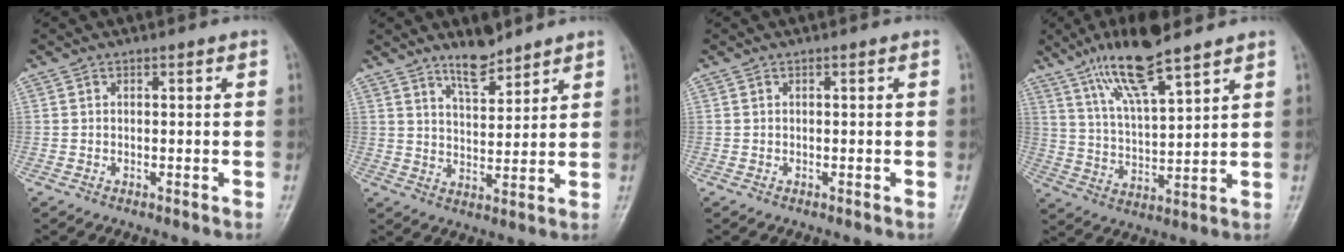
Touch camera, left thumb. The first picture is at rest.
{"total": 6.3, "force": [5.2, 2.0, 2.9], "torque": [-0.032, -0.045, 0.092]}
{"total": 0.0}
{"total": 12.7, "force": [8.9, 2.7, 8.7], "torque": [-0.153, -0.042, 0.171]}